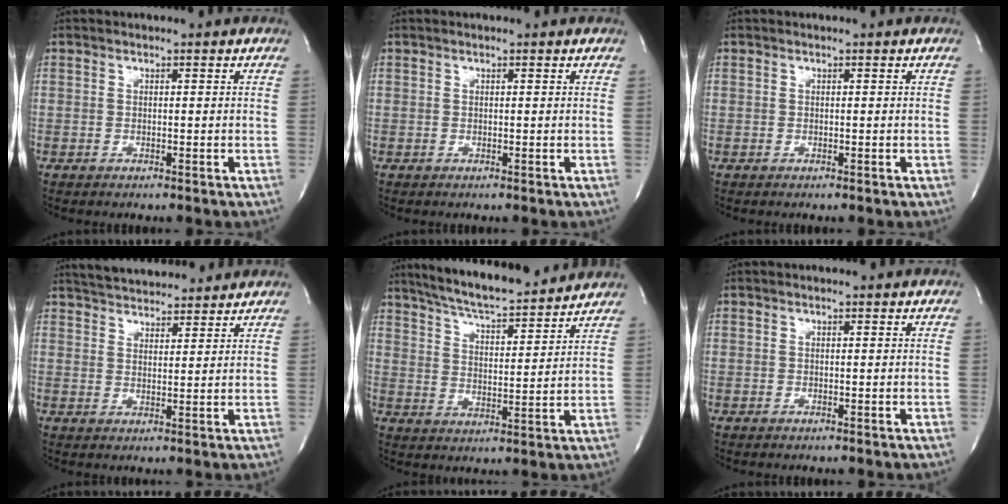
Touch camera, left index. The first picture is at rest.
{"total": 1.0, "force": [0.9, 0.0, 0.5], "torque": [-0.009, 0.010, 0.012]}
{"total": 0.0}
{"total": 11.9, "force": [11.1, 2.4, 3.6], "torque": [-0.057, 0.024, 0.167]}
{"total": 16.0, "force": [14.5, 1.7, 6.5], "torque": [-0.113, 0.010, 0.224]}
{"total": 0.6, "force": [0.5, 0.0, 0.2], "torque": [-0.002, 0.004, 0.006]}